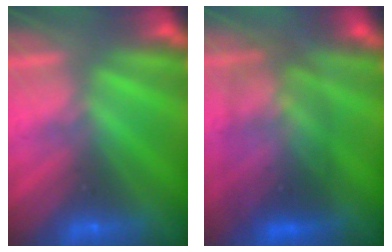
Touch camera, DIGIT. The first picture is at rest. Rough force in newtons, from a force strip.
{"total": 2.8}